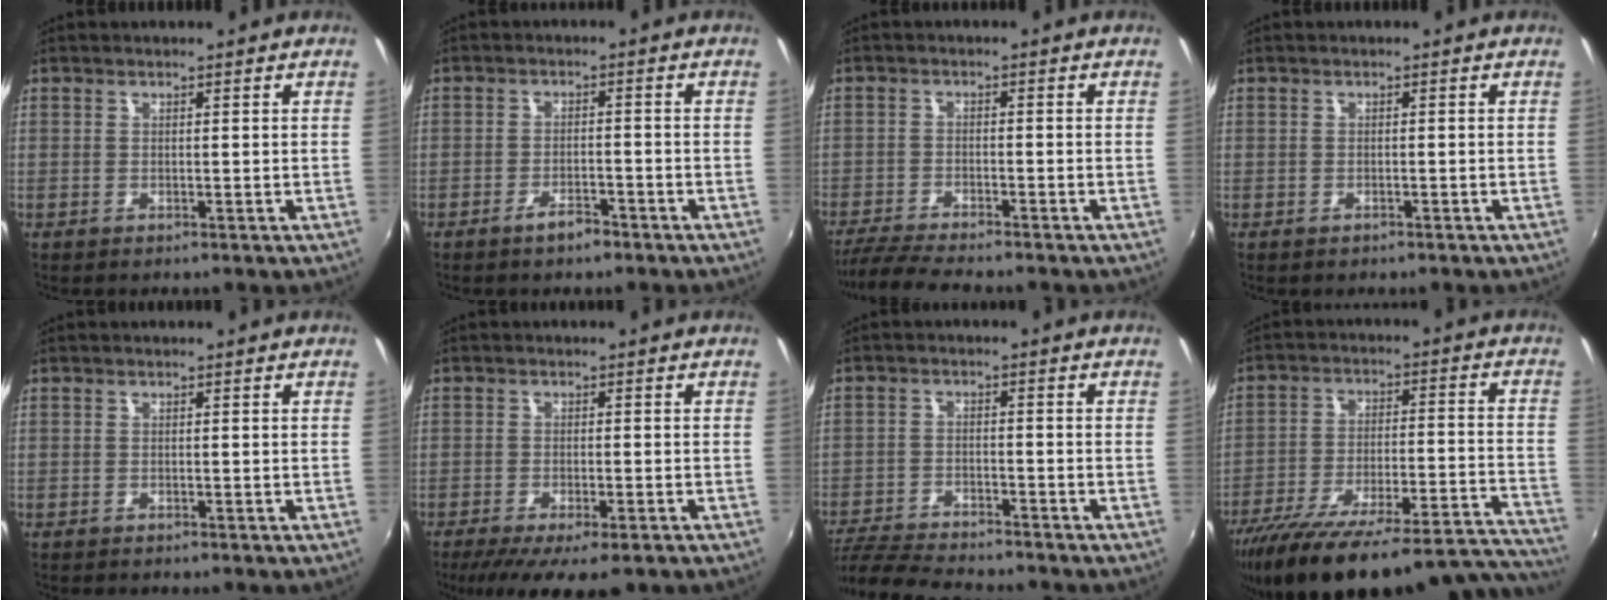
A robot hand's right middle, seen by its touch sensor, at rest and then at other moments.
{"total": 3.5, "force": [-2.6, 1.2, 1.8], "torque": [-0.042, 0.000, -0.042]}
{"total": 8.3, "force": [-7.5, 0.6, 3.5], "torque": [-0.094, -0.022, -0.131]}
{"total": 1.0, "force": [-0.7, 0.7, 0.2], "torque": [-0.006, -0.002, -0.011]}
{"total": 0.9, "force": [-0.9, 0.2, 0.1], "torque": [-0.005, -0.005, -0.017]}
{"total": 10.1, "force": [-7.3, 2.6, 6.6], "torque": [-0.139, -0.041, -0.115]}
{"total": 13.1, "force": [-11.8, 2.5, 5.2], "torque": [-0.134, -0.022, -0.206]}
{"total": 31.5, "force": [-27.8, 4.9, 13.9], "torque": [-0.196, -0.038, -0.389]}